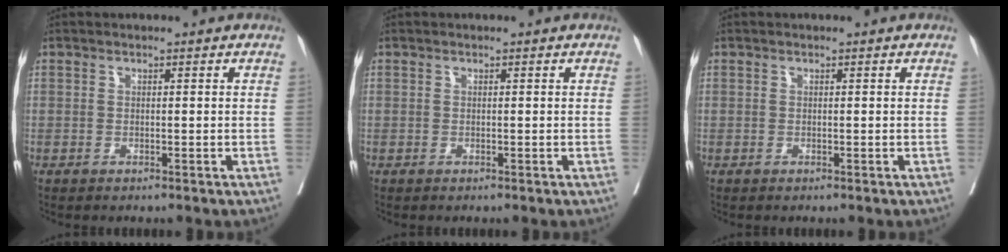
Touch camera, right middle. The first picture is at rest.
{"total": 0.0}
{"total": 0.0}